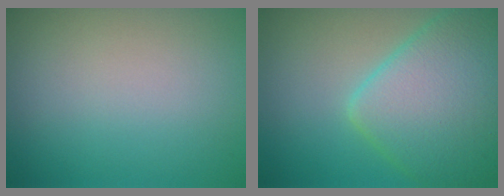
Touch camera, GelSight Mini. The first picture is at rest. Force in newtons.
{"total": 8.5, "press": 8.5, "slide": 0.3}